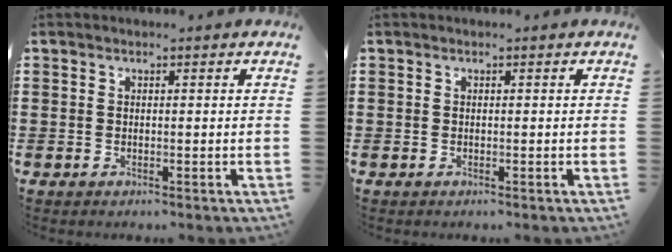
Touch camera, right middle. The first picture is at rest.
{"total": 0.0}